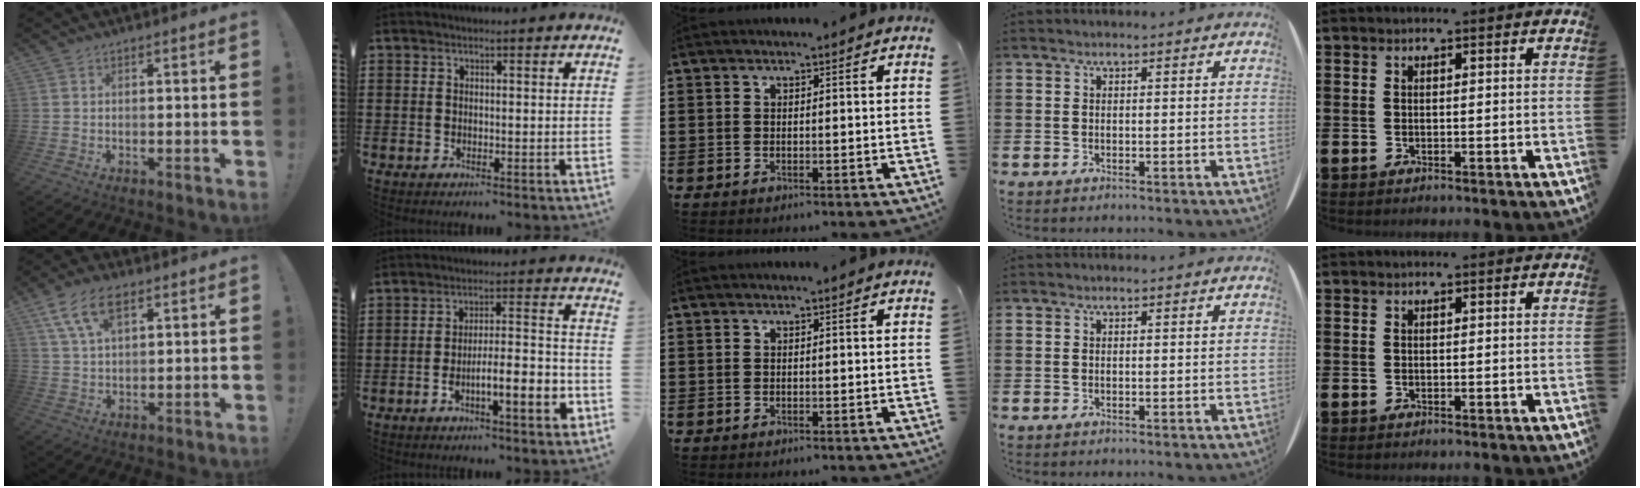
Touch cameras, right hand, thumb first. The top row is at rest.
{"thumb": {"total": 10.4, "force": [5.4, 5.3, 7.1], "torque": [-0.136, -0.004, 0.102]}, "index": {"total": 7.8, "force": [-3.7, 1.7, 6.7], "torque": [-0.101, 0.002, -0.065]}}